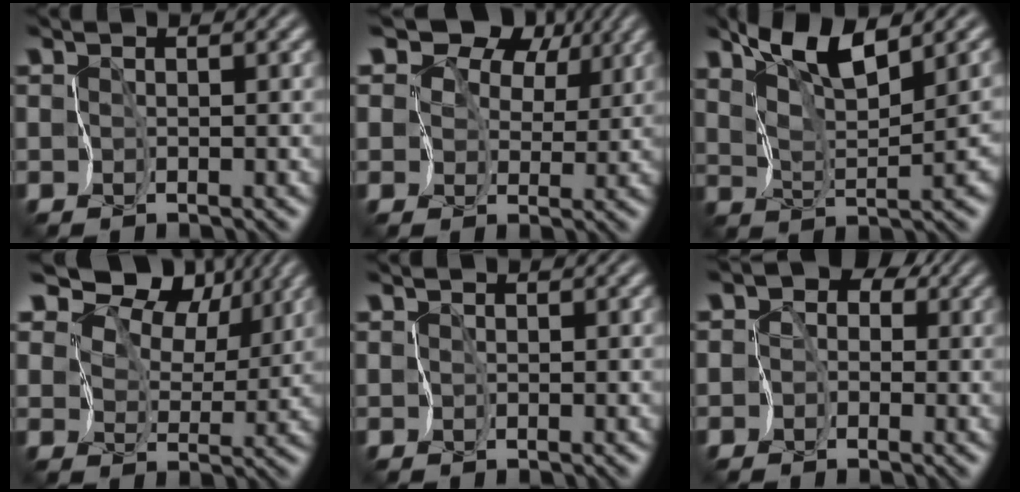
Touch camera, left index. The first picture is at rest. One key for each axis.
{"total": 11.2, "fx": 6.8, "fy": 6.8, "fz": 5.8, "tx": -0.108, "ty": 0.043, "tz": 0.082}
{"total": 5.7, "fx": 4.3, "fy": 0.5, "fz": 3.7, "tx": -0.069, "ty": 0.009, "tz": 0.079}
{"total": 12.5, "fx": 9.0, "fy": 6.1, "fz": 6.1, "tx": -0.130, "ty": 0.026, "tz": 0.144}
{"total": 0.0}
{"total": 5.7, "fx": 0.8, "fy": 4.9, "fz": 2.7, "tx": -0.020, "ty": 0.038, "tz": -0.038}